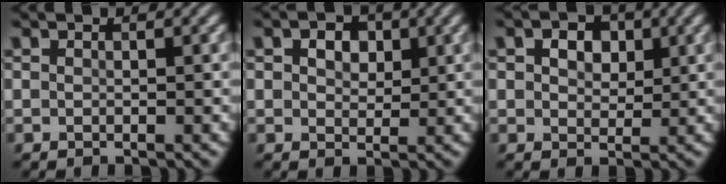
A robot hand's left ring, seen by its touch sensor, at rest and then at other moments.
{"total": 3.9, "force": [1.8, 2.6, 2.3], "torque": [-0.037, 0.006, 0.012]}
{"total": 3.9, "force": [1.7, 2.7, 2.3], "torque": [-0.040, 0.005, 0.012]}